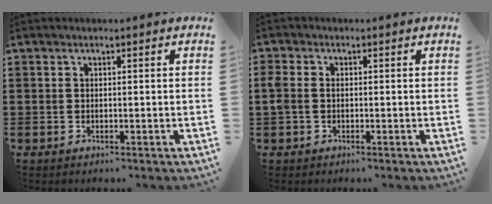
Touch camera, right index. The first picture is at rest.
{"total": 1.7, "force": [-0.2, 1.4, 1.0], "torque": [-0.030, 0.002, -0.007]}